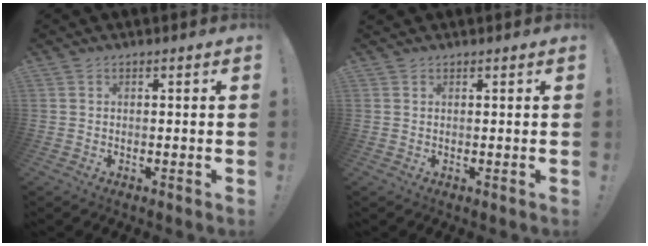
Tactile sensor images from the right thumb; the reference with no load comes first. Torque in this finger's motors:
{"motor_torque": [0.36, 0.39, 0.10, 0.00, 0.08]}